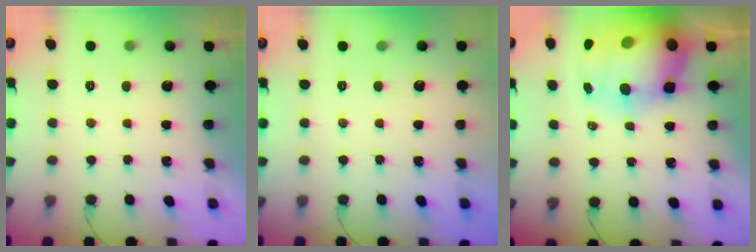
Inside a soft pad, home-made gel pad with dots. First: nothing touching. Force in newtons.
{"total": 0.0}
{"total": 23.8, "press": 23.1, "slide": 5.7}